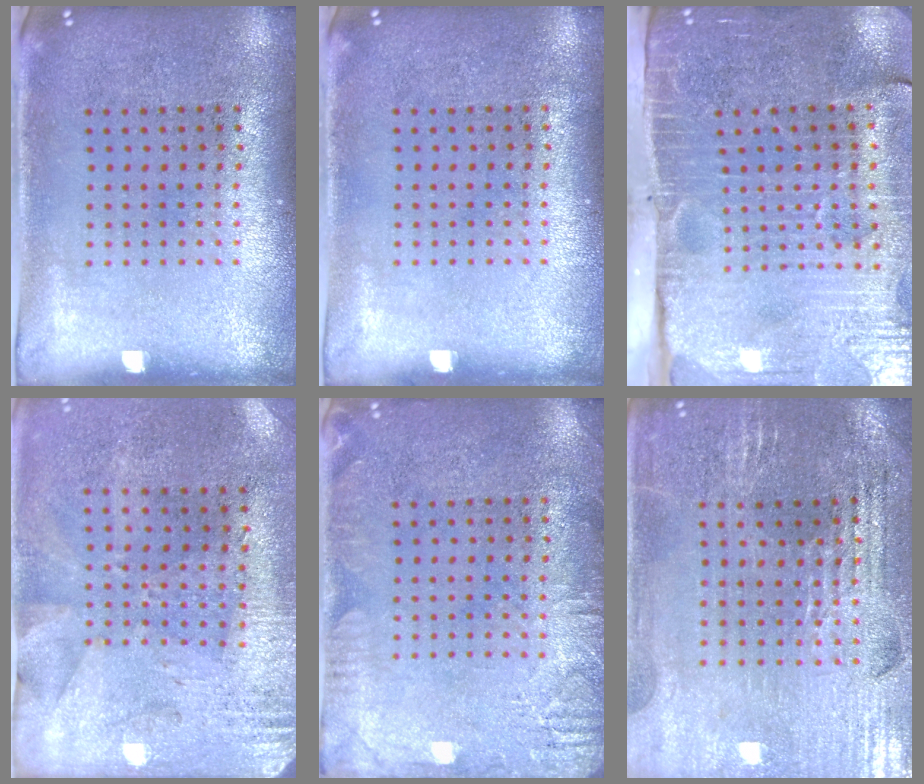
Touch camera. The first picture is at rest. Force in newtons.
{"total": 0.0}
{"total": 4.3, "press": 3.8, "slide": 1.8}
{"total": 2.8, "press": 2.2, "slide": 1.6}
{"total": 2.6, "press": 2.5, "slide": 0.4}
{"total": 2.8, "press": 2.8, "slide": 0.5}